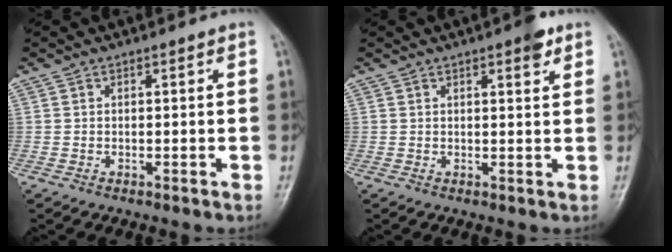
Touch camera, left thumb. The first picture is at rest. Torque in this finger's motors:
{"motor_torque": [0.66, 0.27, 0.42, -0.25, 0.00]}